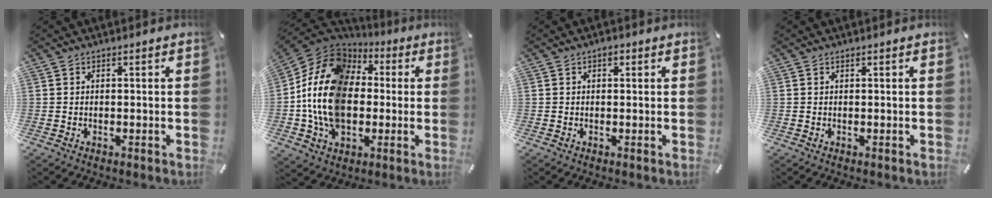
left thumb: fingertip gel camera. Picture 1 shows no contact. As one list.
[{"total": 18.6, "force": [-2.2, 14.5, 11.4], "torque": [-0.264, 0.016, -0.043]}, {"total": 1.2, "force": [0.4, 0.8, 0.8], "torque": [-0.007, 0.002, 0.005]}, {"total": 0.0}]